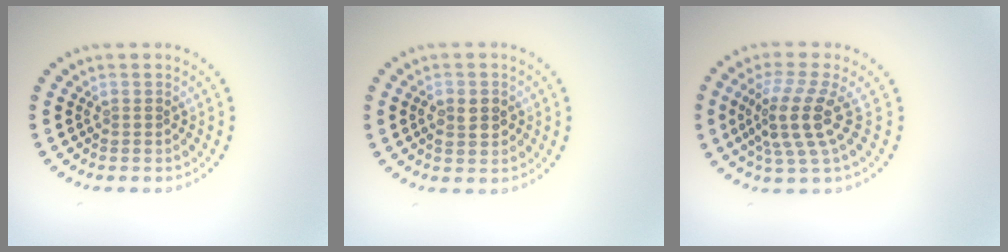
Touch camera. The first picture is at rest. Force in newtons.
{"total": 2.3, "press": 2.3, "slide": 0.2}
{"total": 4.2, "press": 3.1, "slide": 2.8}